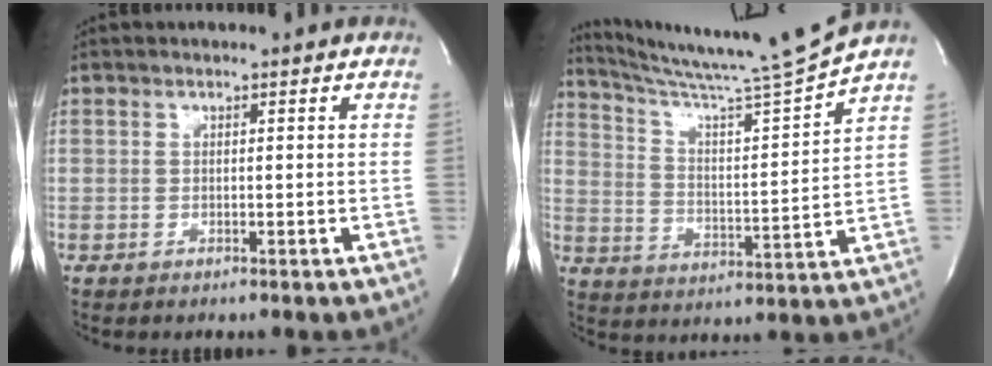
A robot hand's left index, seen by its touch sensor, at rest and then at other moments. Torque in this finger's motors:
{"motor_torque": [-0.62, -0.85, -0.36, 0.00]}